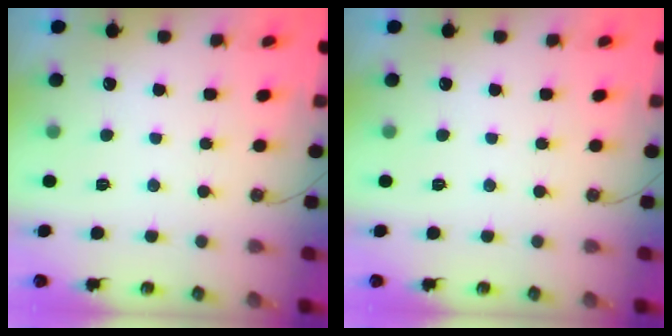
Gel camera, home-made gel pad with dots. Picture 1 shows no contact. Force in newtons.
{"total": 0.0}